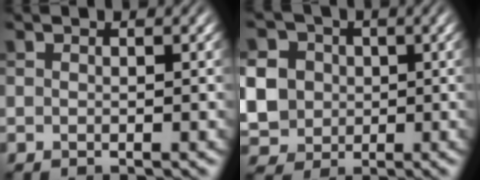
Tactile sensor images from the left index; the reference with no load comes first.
{"total": 8.9, "force": [0.4, 8.0, 3.8], "torque": [-0.107, 0.013, -0.010]}